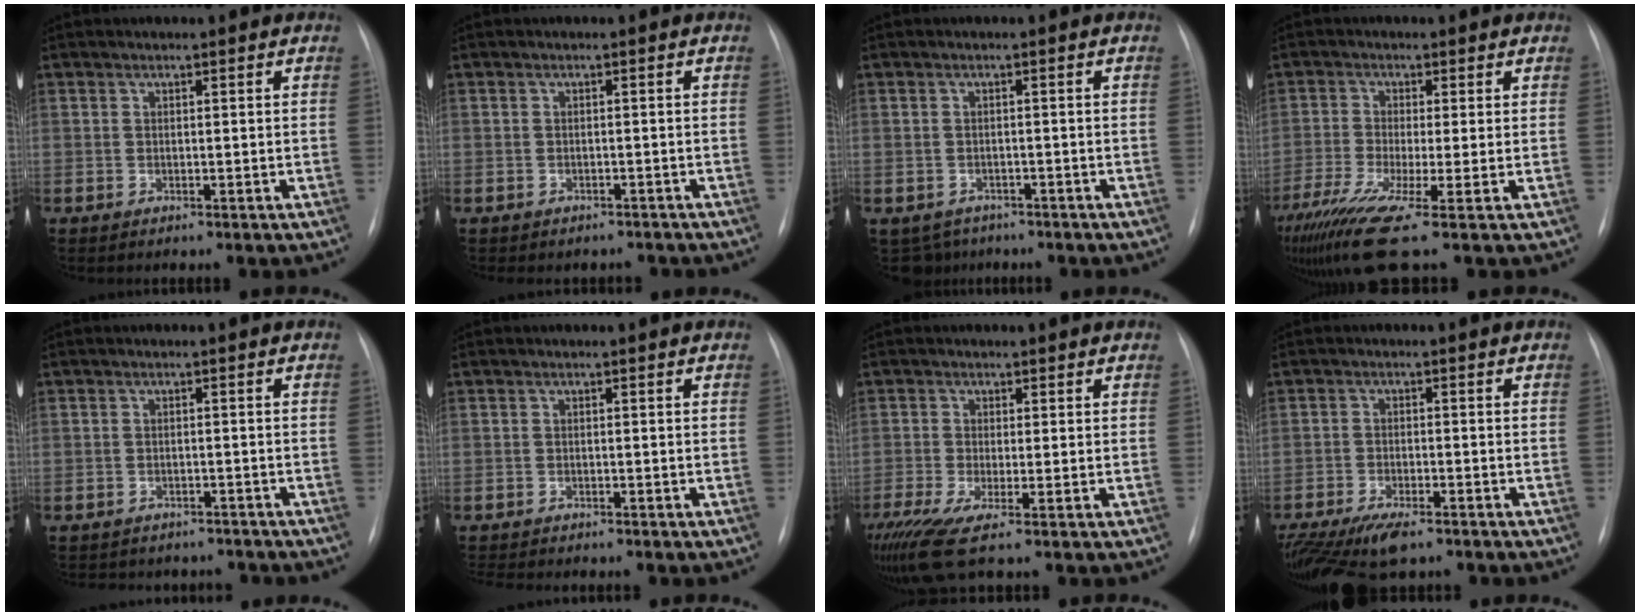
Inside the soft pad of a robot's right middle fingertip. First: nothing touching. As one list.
[{"total": 3.4, "force": [-2.9, 1.7, 0.2], "torque": [-0.004, 0.010, -0.036]}, {"total": 4.2, "force": [-3.2, 2.7, 0.2], "torque": [0.004, 0.005, -0.045]}, {"total": 12.7, "force": [-7.8, 1.0, 10.0], "torque": [-0.214, -0.039, -0.139]}, {"total": 7.8, "force": [-7.0, 3.4, 0.9], "torque": [-0.010, 0.015, -0.081]}, {"total": 5.0, "force": [-4.6, 0.3, 1.9], "torque": [-0.020, -0.007, -0.069]}, {"total": 7.0, "force": [-4.3, 0.5, 5.5], "torque": [-0.104, -0.021, -0.081]}, {"total": 12.0, "force": [-9.2, 3.3, 7.0], "torque": [-0.132, -0.021, -0.150]}]